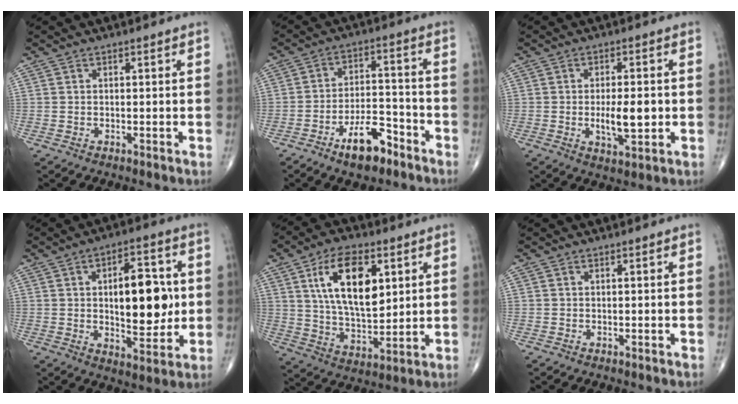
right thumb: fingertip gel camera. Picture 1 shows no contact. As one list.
[{"total": 9.6, "force": [-6.1, 4.2, 6.3], "torque": [-0.091, 0.045, -0.102]}, {"total": 7.4, "force": [-0.8, 2.9, 6.8], "torque": [-0.101, -0.007, -0.010]}, {"total": 15.2, "force": [1.3, 7.3, 13.2], "torque": [-0.155, -0.004, 0.024]}, {"total": 16.2, "force": [5.4, 8.2, 12.9], "torque": [-0.205, -0.022, 0.104]}, {"total": 0.0}]